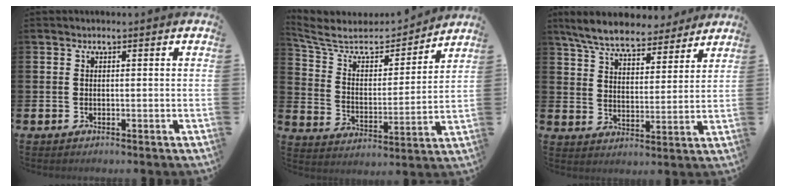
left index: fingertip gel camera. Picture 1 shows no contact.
{"total": 7.6, "force": [6.7, 3.1, 2.0], "torque": [-0.077, -0.048, 0.112]}
{"total": 7.4, "force": [6.9, 1.7, 2.2], "torque": [-0.078, -0.033, 0.124]}